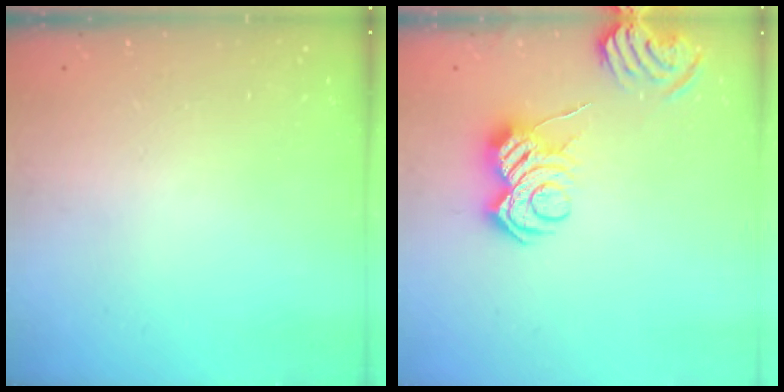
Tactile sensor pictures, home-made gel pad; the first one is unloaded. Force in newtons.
{"total": 10.5, "press": 10.5, "slide": 0.7}